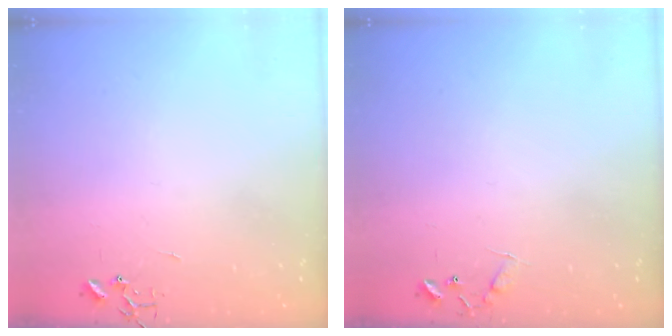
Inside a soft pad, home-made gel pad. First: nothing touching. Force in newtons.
{"total": 6.5, "press": 6.5, "slide": 0.6}